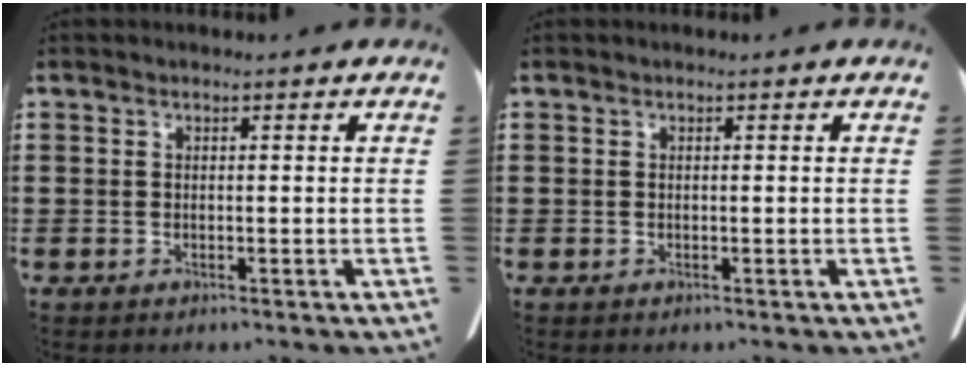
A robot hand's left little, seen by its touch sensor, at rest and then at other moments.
{"total": 0.0}